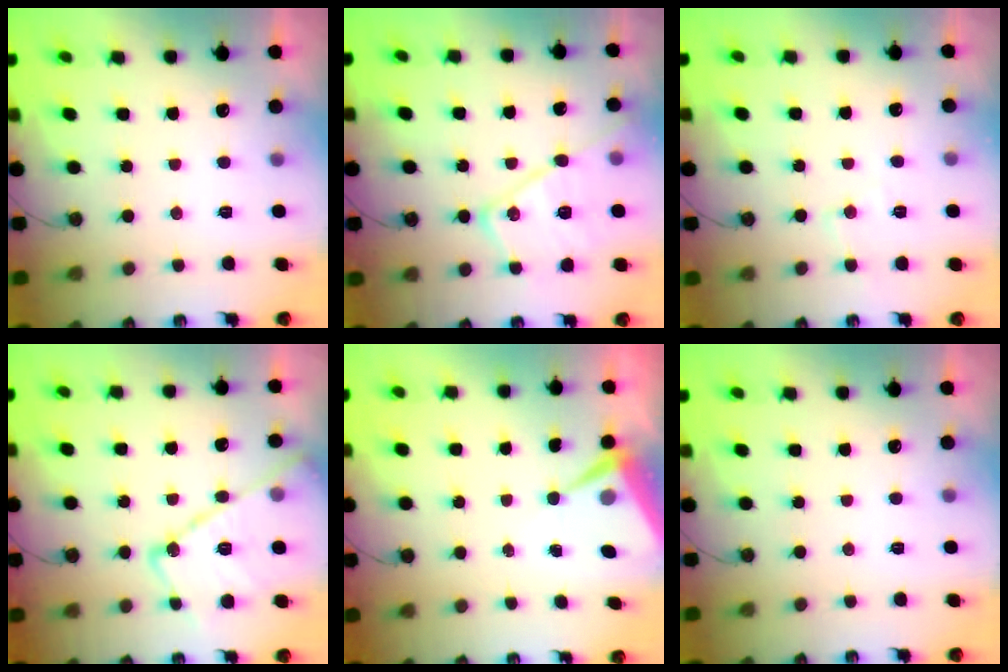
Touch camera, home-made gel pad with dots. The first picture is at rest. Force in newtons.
{"total": 17.6, "press": 17.5, "slide": 1.5}
{"total": 6.0, "press": 6.0, "slide": 0.7}
{"total": 19.4, "press": 19.3, "slide": 1.7}
{"total": 7.0, "press": 7.0, "slide": 0.3}
{"total": 0.0}